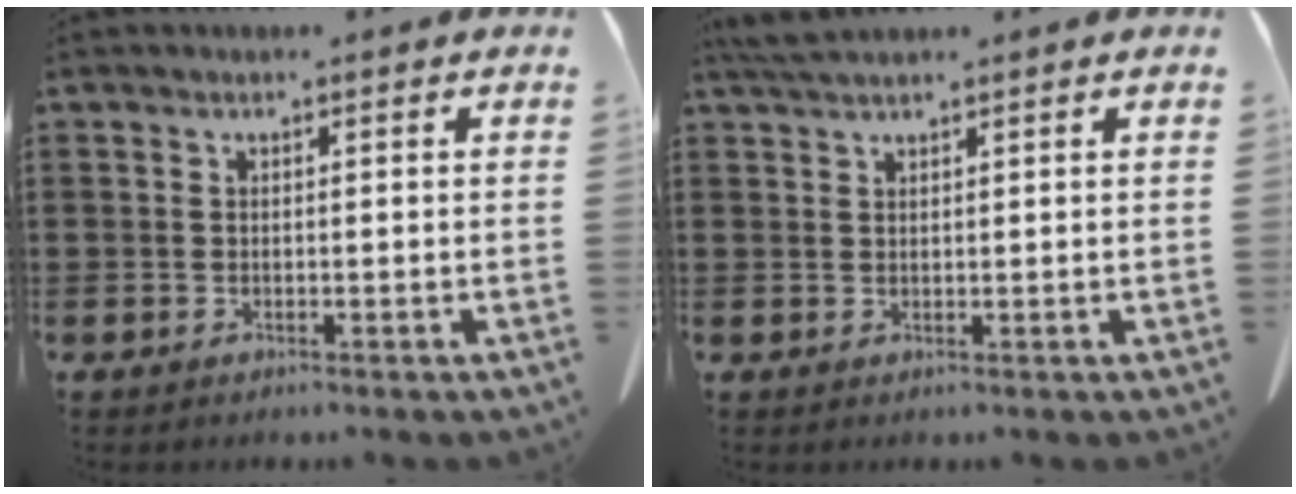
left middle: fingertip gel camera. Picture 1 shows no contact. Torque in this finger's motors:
{"motor_torque": [0.63, 0.51, 0.07, 0.04]}